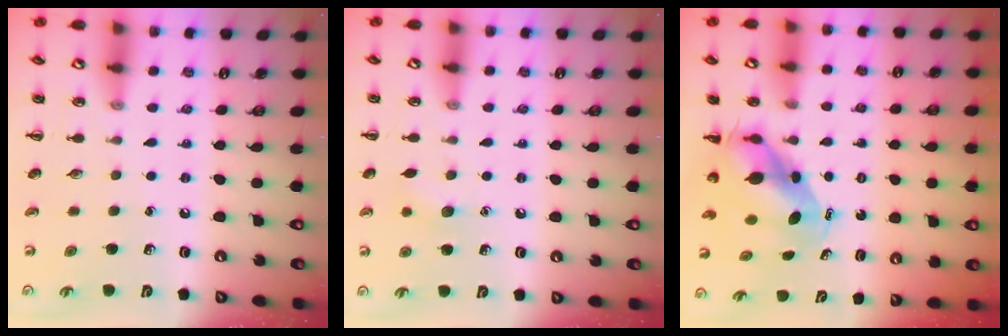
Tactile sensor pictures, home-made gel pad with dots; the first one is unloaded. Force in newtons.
{"total": 5.9, "press": 5.6, "slide": 1.6}
{"total": 5.4, "press": 5.2, "slide": 1.4}